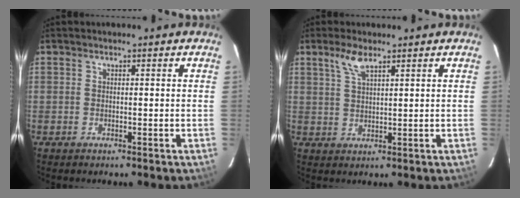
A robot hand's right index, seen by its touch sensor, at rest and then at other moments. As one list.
[{"total": 4.0, "force": [2.8, 1.0, 2.7], "torque": [-0.055, 0.005, 0.057]}]